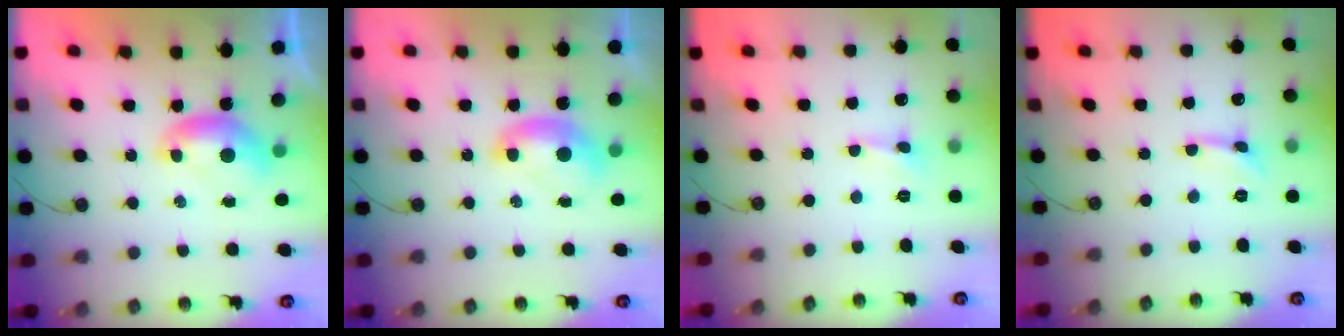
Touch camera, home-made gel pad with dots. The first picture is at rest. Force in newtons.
{"total": 1.6, "press": 1.6, "slide": 0.2}
{"total": 1.3, "press": 1.2, "slide": 0.5}
{"total": 0.0}